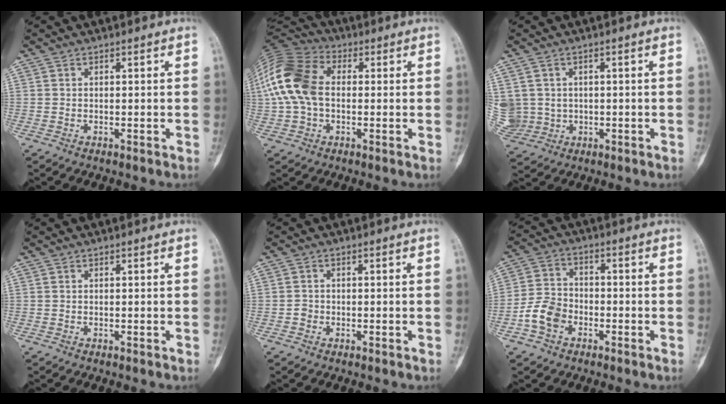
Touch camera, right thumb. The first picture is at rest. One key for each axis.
{"total": 15.7, "fx": 0.9, "fy": 10.5, "fz": 11.6, "tx": -0.248, "ty": 0.032, "tz": 0.007}
{"total": 11.1, "fx": 0.3, "fy": 10.3, "fz": 4.2, "tx": -0.128, "ty": 0.023, "tz": 0.032}
{"total": 0.0}
{"total": 1.2, "fx": -0.5, "fy": 1.1, "fz": 0.3, "tx": 0.002, "ty": 0.006, "tz": -0.011}
{"total": 7.3, "fx": -3.1, "fy": 5.3, "fz": 3.9, "tx": -0.065, "ty": 0.025, "tz": -0.064}